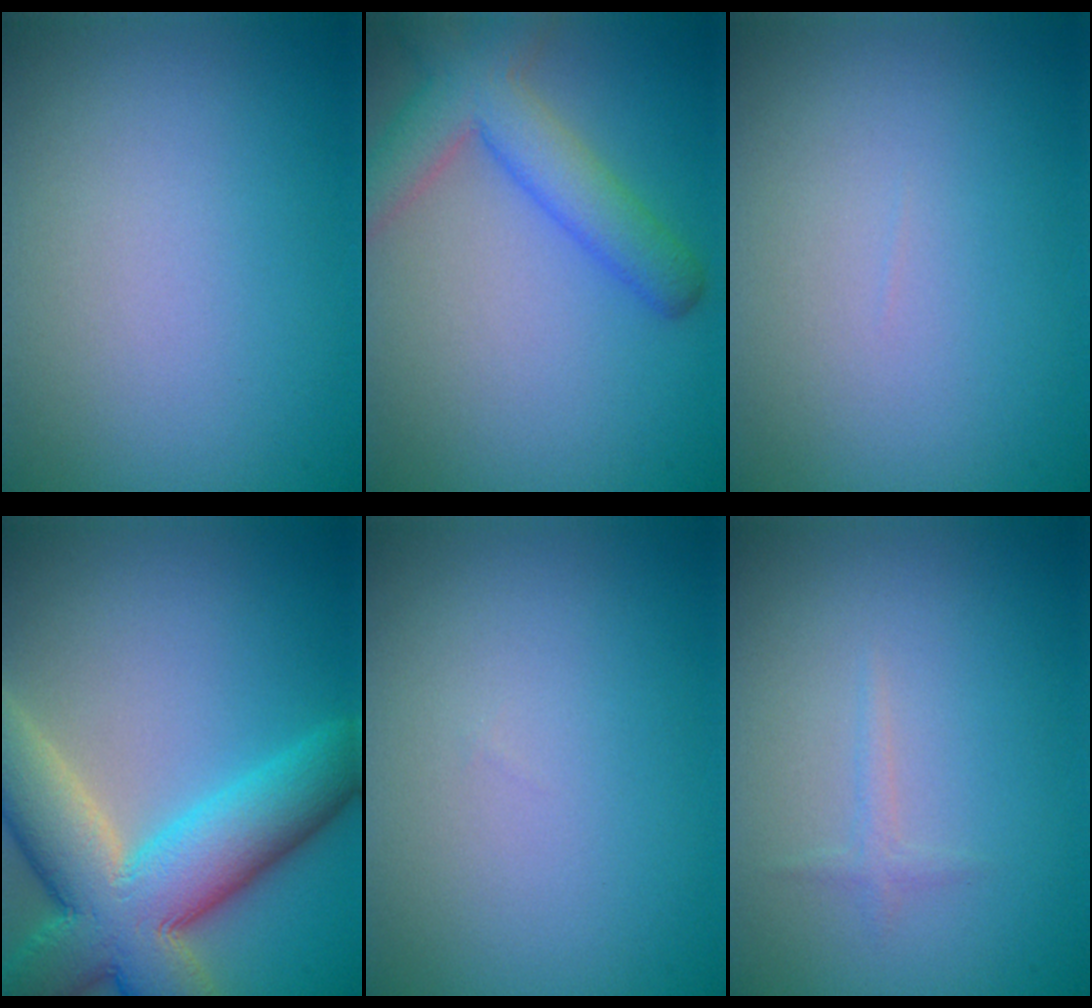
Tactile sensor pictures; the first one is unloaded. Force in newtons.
{"total": 5.4, "press": 5.3, "slide": 0.3}
{"total": 0.0}
{"total": 11.9, "press": 11.9, "slide": 0.9}
{"total": 0.0}
{"total": 0.8, "press": 0.8, "slide": 0.1}